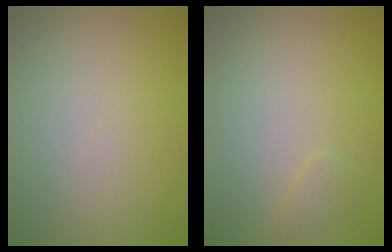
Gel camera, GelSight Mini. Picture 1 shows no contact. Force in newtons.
{"total": 0.8, "press": 0.8, "slide": 0.1}